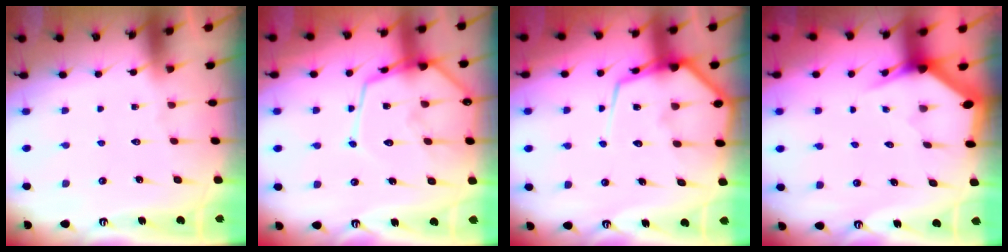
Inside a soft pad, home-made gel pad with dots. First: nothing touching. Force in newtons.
{"total": 13.8, "press": 13.7, "slide": 1.3}
{"total": 11.6, "press": 11.6, "slide": 1.2}
{"total": 3.0, "press": 3.0, "slide": 0.1}